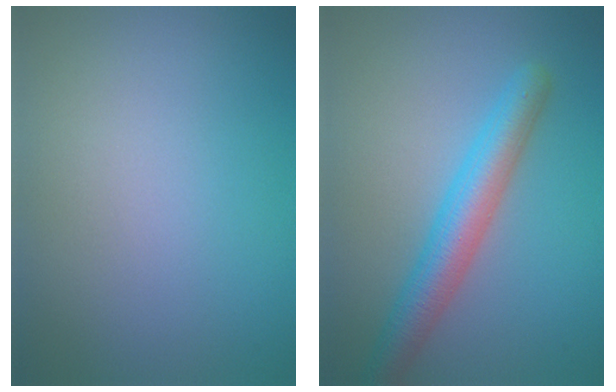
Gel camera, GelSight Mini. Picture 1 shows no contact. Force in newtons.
{"total": 4.6, "press": 4.6, "slide": 0.2}